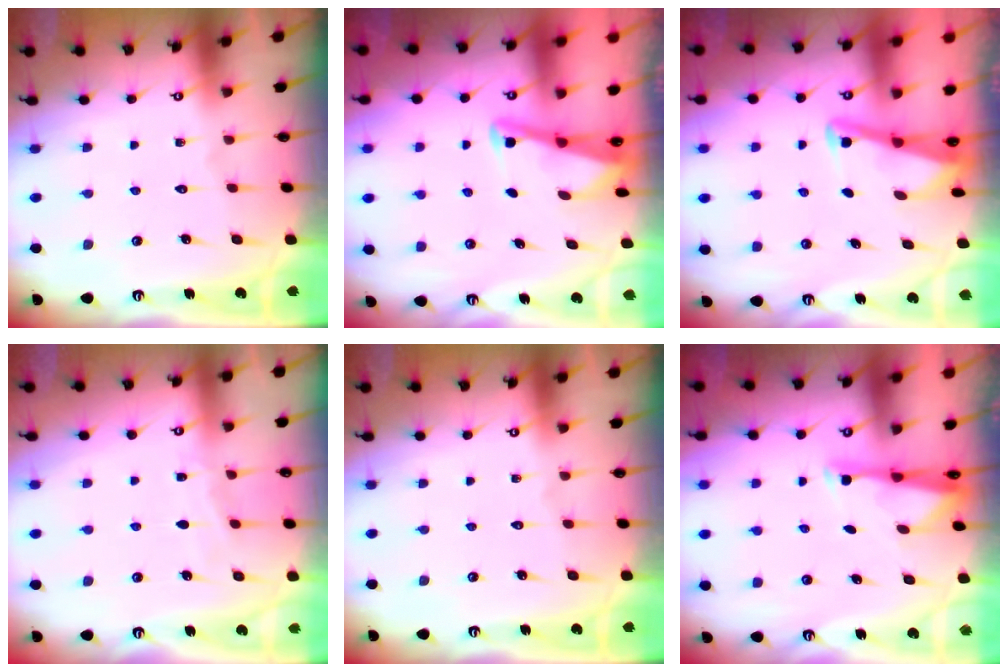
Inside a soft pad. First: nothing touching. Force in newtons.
{"total": 2.8, "press": 2.7, "slide": 0.4}
{"total": 2.9, "press": 2.9, "slide": 0.4}
{"total": 4.8, "press": 4.8, "slide": 0.6}
{"total": 0.0}
{"total": 2.8, "press": 2.8, "slide": 0.6}